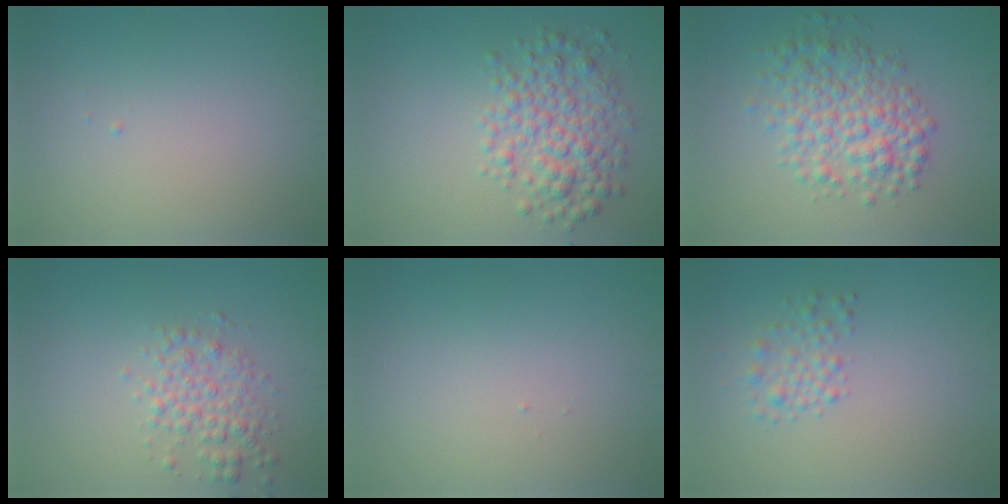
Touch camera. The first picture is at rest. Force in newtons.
{"total": 4.8, "press": 4.8, "slide": 0.1}
{"total": 5.4, "press": 5.4, "slide": 0.1}
{"total": 2.8, "press": 2.8, "slide": 0.0}
{"total": 0.0}
{"total": 1.9, "press": 1.9, "slide": 0.0}